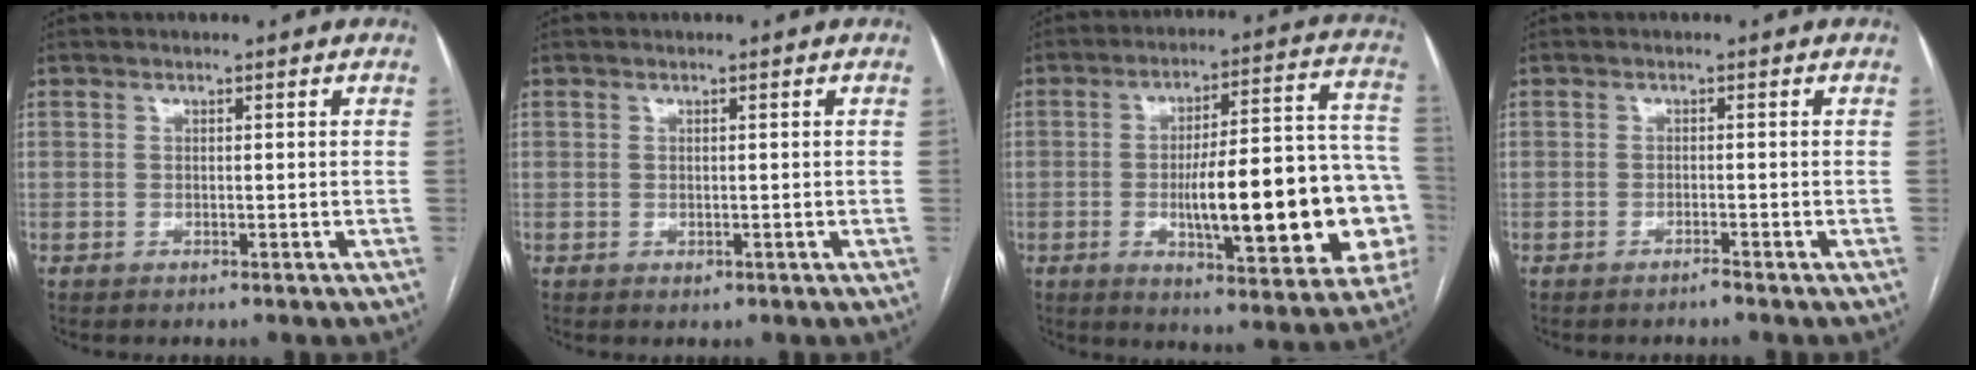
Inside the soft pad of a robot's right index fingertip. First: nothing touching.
{"total": 0.5, "force": [-0.1, 0.4, 0.3], "torque": [-0.003, 0.000, 0.002]}
{"total": 23.5, "force": [-4.4, 4.9, 22.5], "torque": [-0.255, 0.026, -0.048]}
{"total": 0.9, "force": [-0.8, -0.1, 0.4], "torque": [-0.007, 0.000, -0.014]}